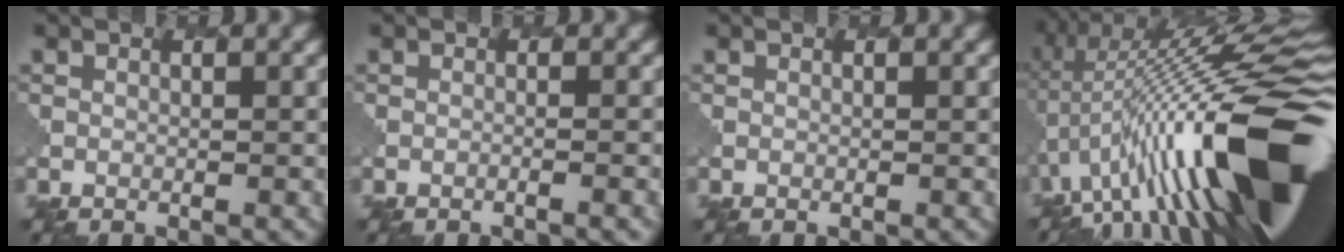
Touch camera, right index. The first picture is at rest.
{"total": 0.9, "force": [-0.4, 0.2, 0.8], "torque": [-0.003, 0.002, -0.018]}
{"total": 0.0}
{"total": 18.2, "force": [-1.3, 5.8, 17.2], "torque": [-0.268, 0.031, -0.027]}